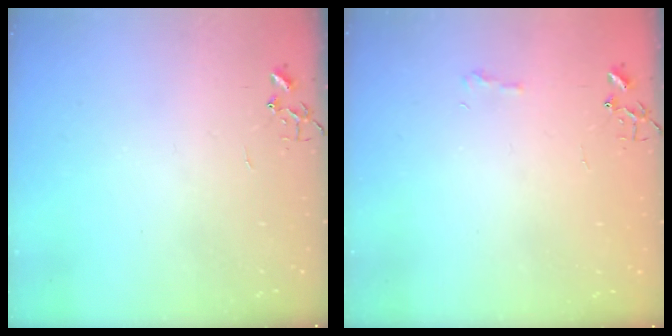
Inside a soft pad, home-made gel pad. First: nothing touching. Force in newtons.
{"total": 5.7, "press": 5.7, "slide": 0.7}